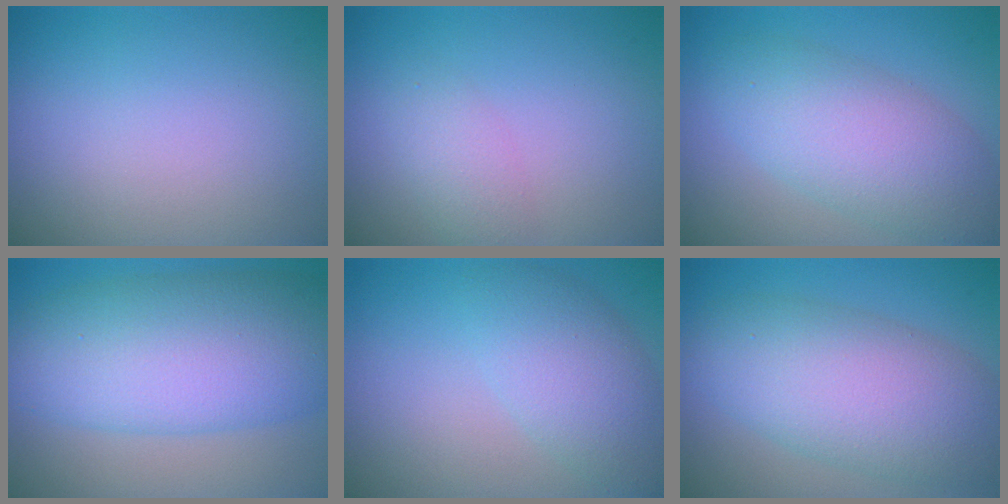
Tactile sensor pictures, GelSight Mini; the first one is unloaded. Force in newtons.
{"total": 1.9, "press": 1.9, "slide": 0.1}
{"total": 6.0, "press": 6.0, "slide": 0.3}
{"total": 10.4, "press": 10.4, "slide": 0.1}
{"total": 4.3, "press": 4.3, "slide": 0.2}
{"total": 8.1, "press": 8.1, "slide": 0.3}